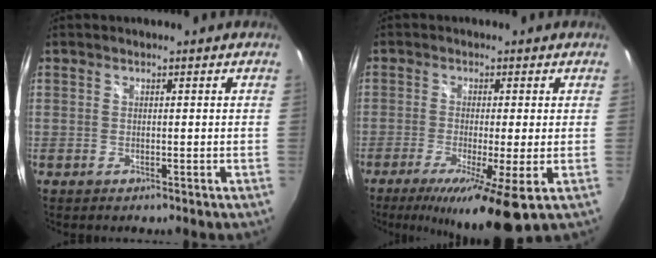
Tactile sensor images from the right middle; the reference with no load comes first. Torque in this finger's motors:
{"motor_torque": [1.49, -0.65, 0.55, 0.15]}